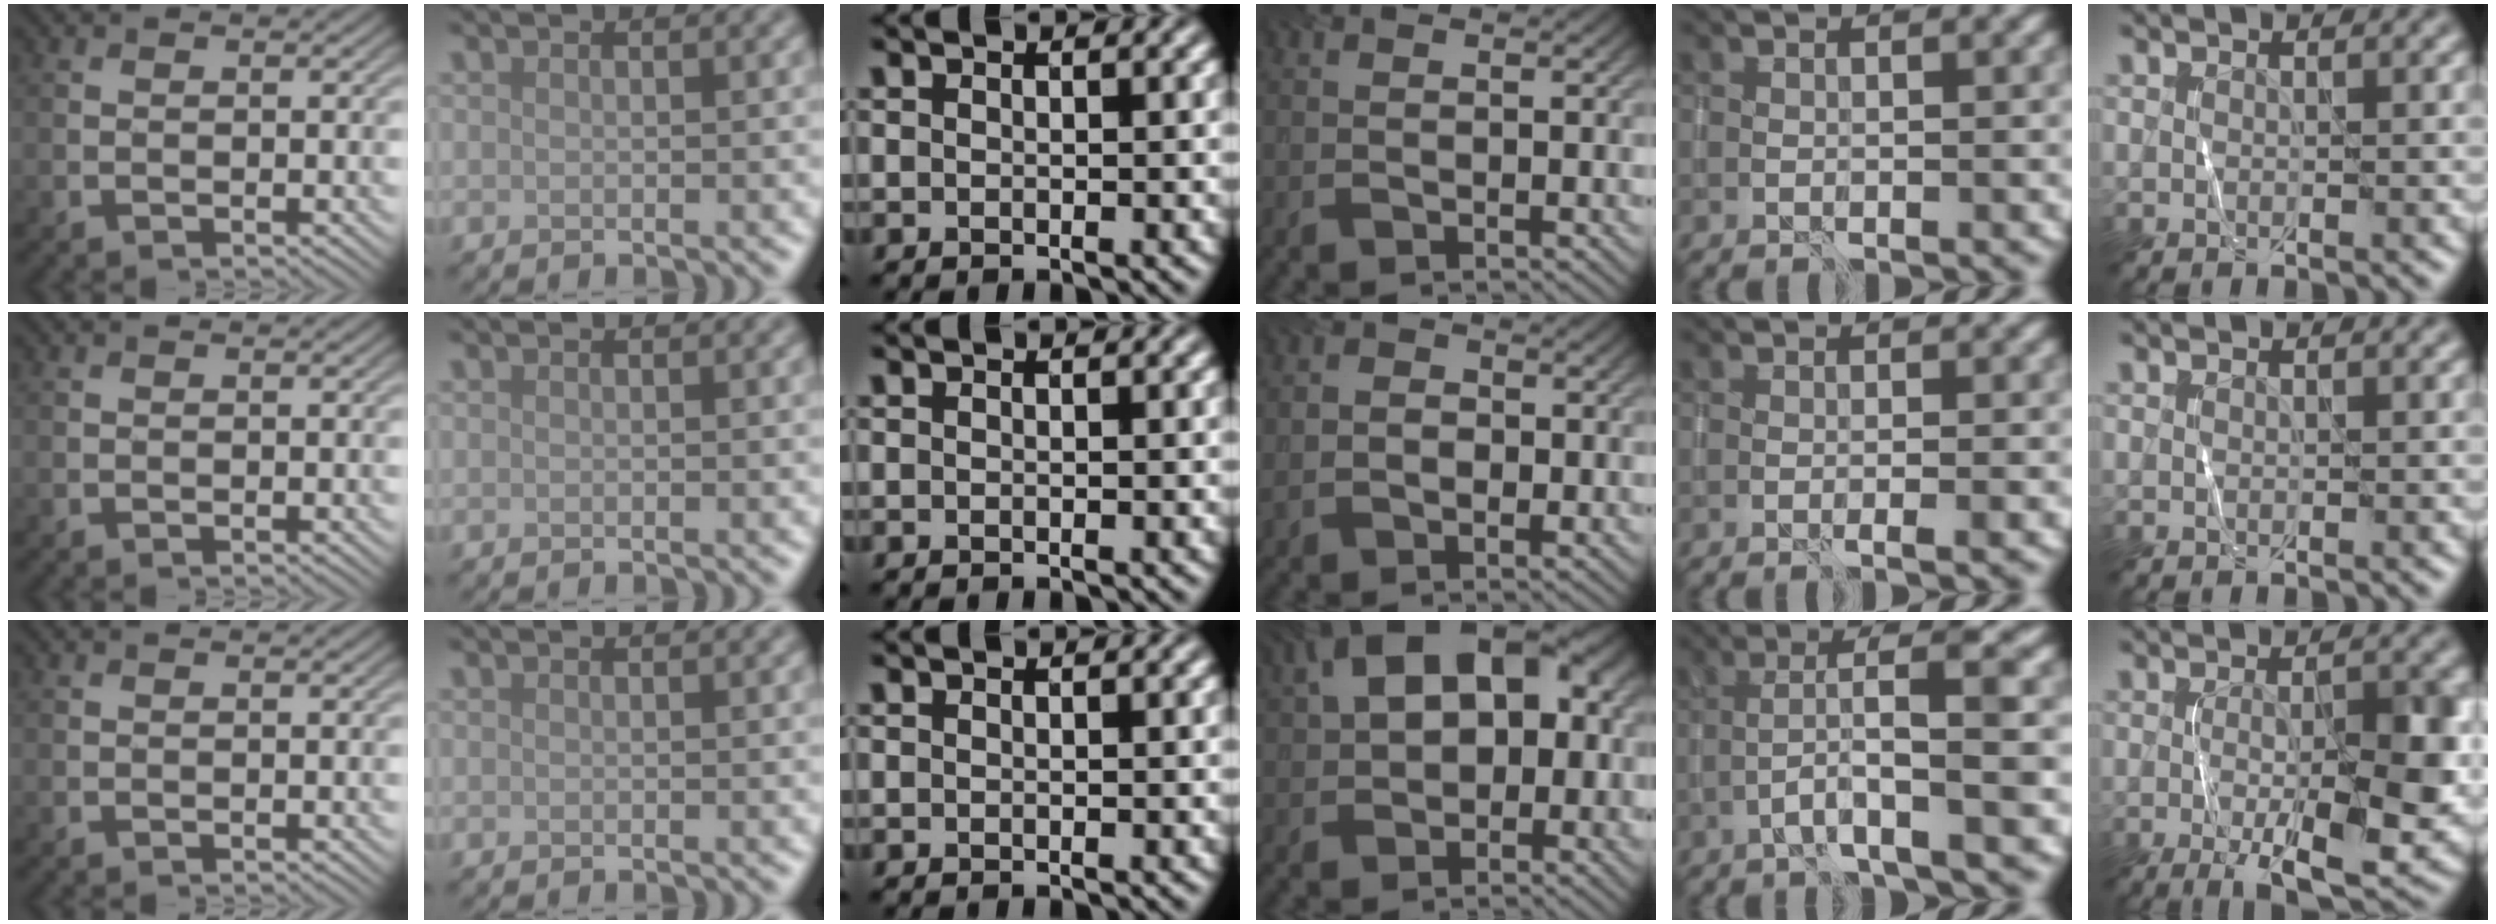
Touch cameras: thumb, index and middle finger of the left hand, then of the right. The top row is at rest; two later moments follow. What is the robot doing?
{"motion": "wrap", "object": "sponge"}